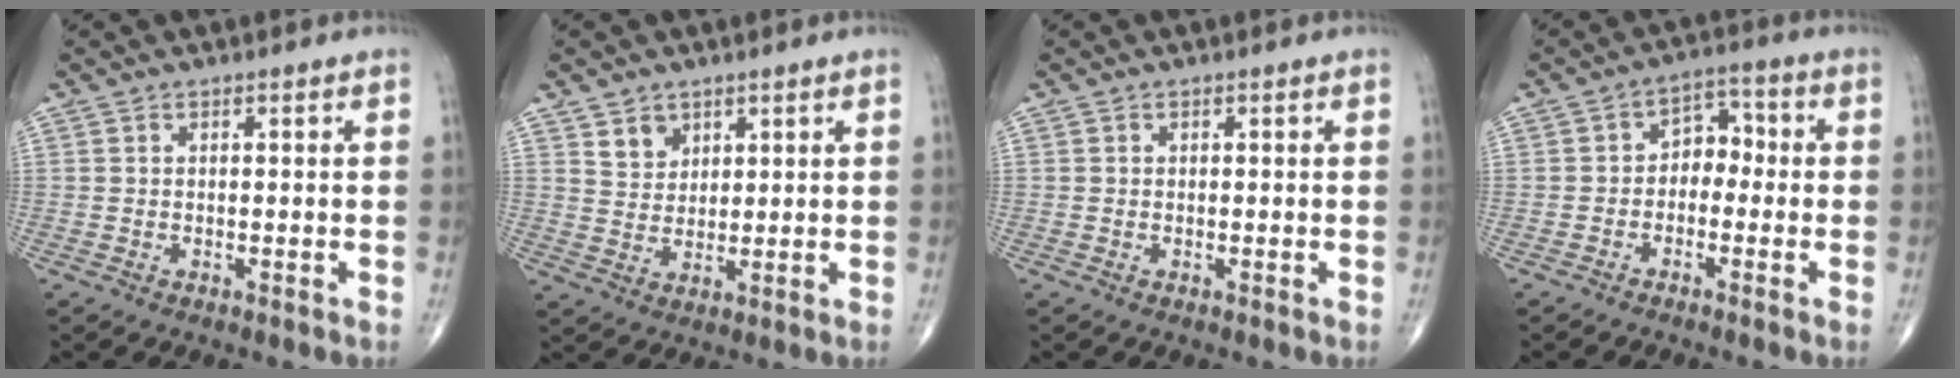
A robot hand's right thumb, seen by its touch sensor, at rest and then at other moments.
{"total": 4.3, "force": [2.6, 3.1, 1.3], "torque": [-0.002, -0.021, 0.053]}
{"total": 0.0}
{"total": 5.2, "force": [-1.1, 3.8, 3.3], "torque": [-0.024, 0.031, -0.034]}